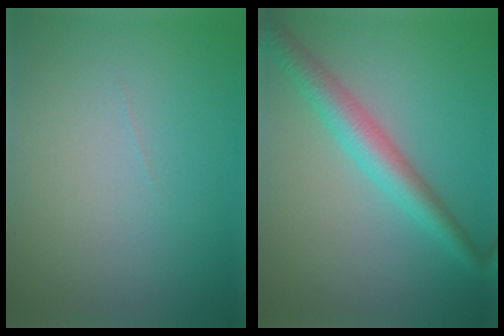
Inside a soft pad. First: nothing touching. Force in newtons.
{"total": 4.2, "press": 4.2, "slide": 0.1}